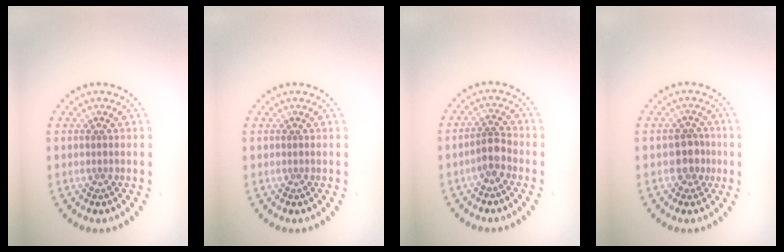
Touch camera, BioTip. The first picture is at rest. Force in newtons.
{"total": 0.0}
{"total": 2.3, "press": 1.9, "slide": 1.2}
{"total": 2.2, "press": 2.0, "slide": 0.8}